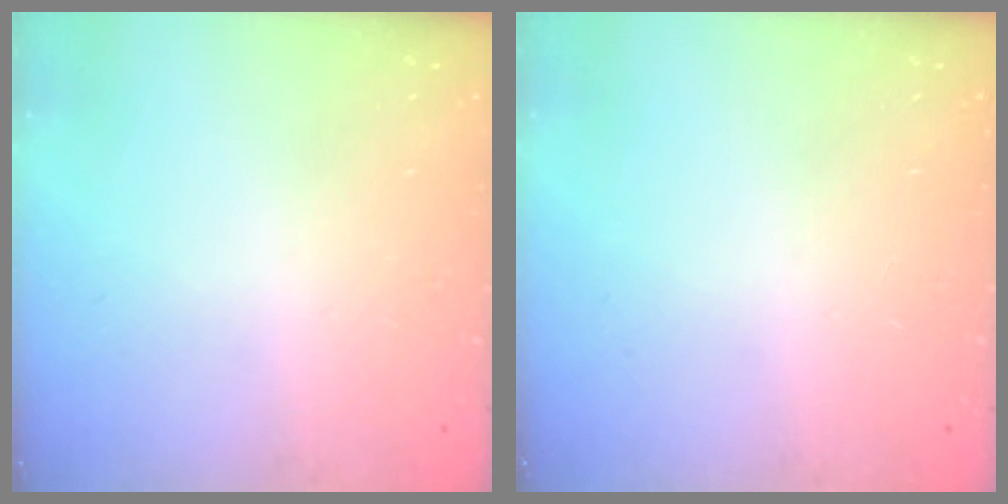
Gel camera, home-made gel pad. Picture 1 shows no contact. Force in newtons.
{"total": 0.0}